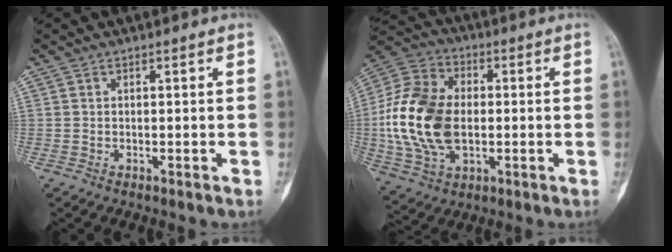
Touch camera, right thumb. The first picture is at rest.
{"total": 18.7, "force": [-0.7, 12.3, 14.1], "torque": [-0.278, 0.011, -0.010]}